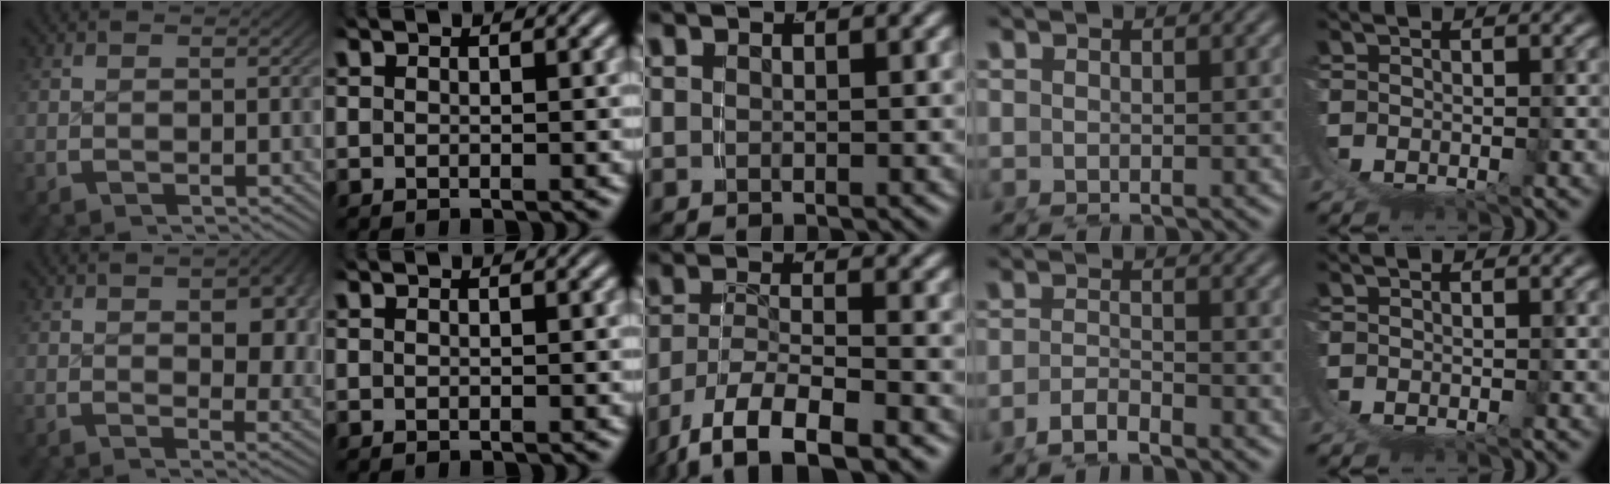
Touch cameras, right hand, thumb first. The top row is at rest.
{"thumb": {"total": 4.4, "force": [0.9, 2.2, 3.7], "torque": [-0.044, -0.016, 0.019]}, "middle": {"total": 8.2, "force": [-5.4, 3.5, 5.2], "torque": [-0.104, -0.036, -0.066]}, "ring": {"total": 2.0, "force": [-1.9, -0.3, 0.7], "torque": [-0.008, -0.002, -0.034]}}